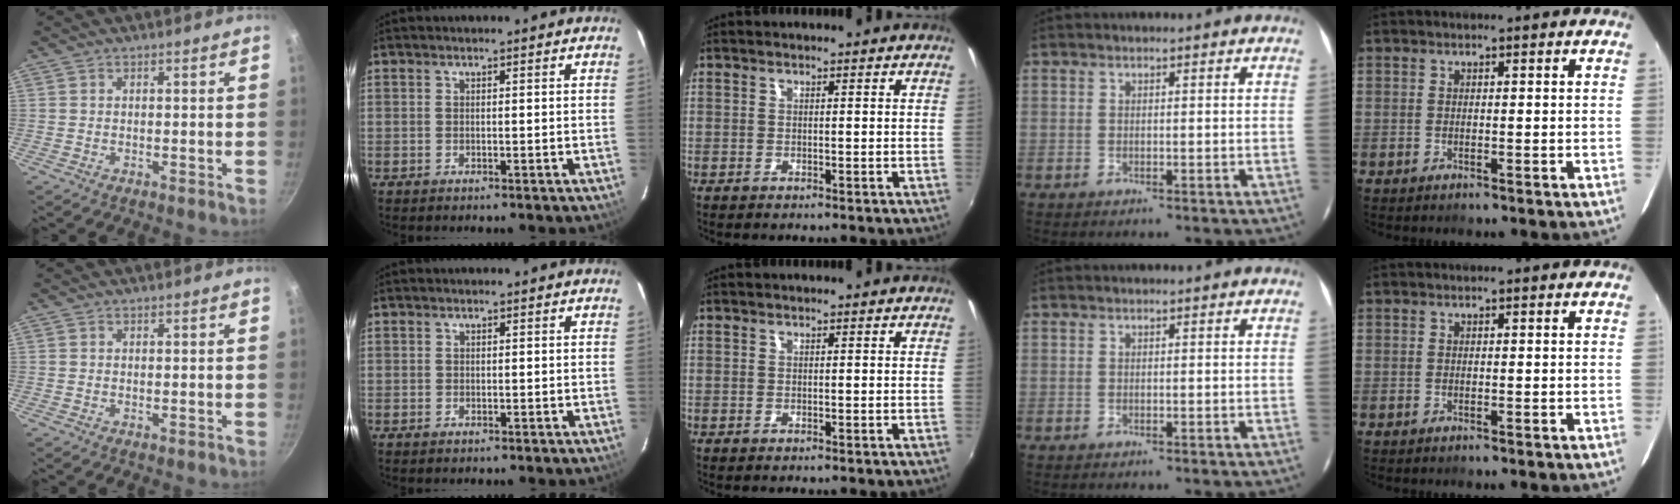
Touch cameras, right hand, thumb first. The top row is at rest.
{"index": {"total": 0.6, "force": [-0.1, 0.5, -0.2], "torque": [0.006, -0.001, -0.002]}}